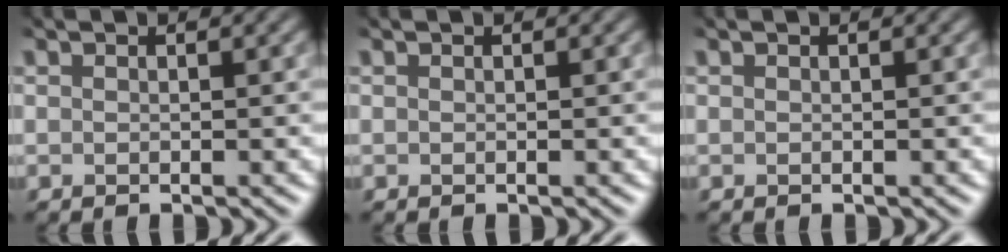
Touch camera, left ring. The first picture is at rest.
{"total": 0.0}
{"total": 0.0}